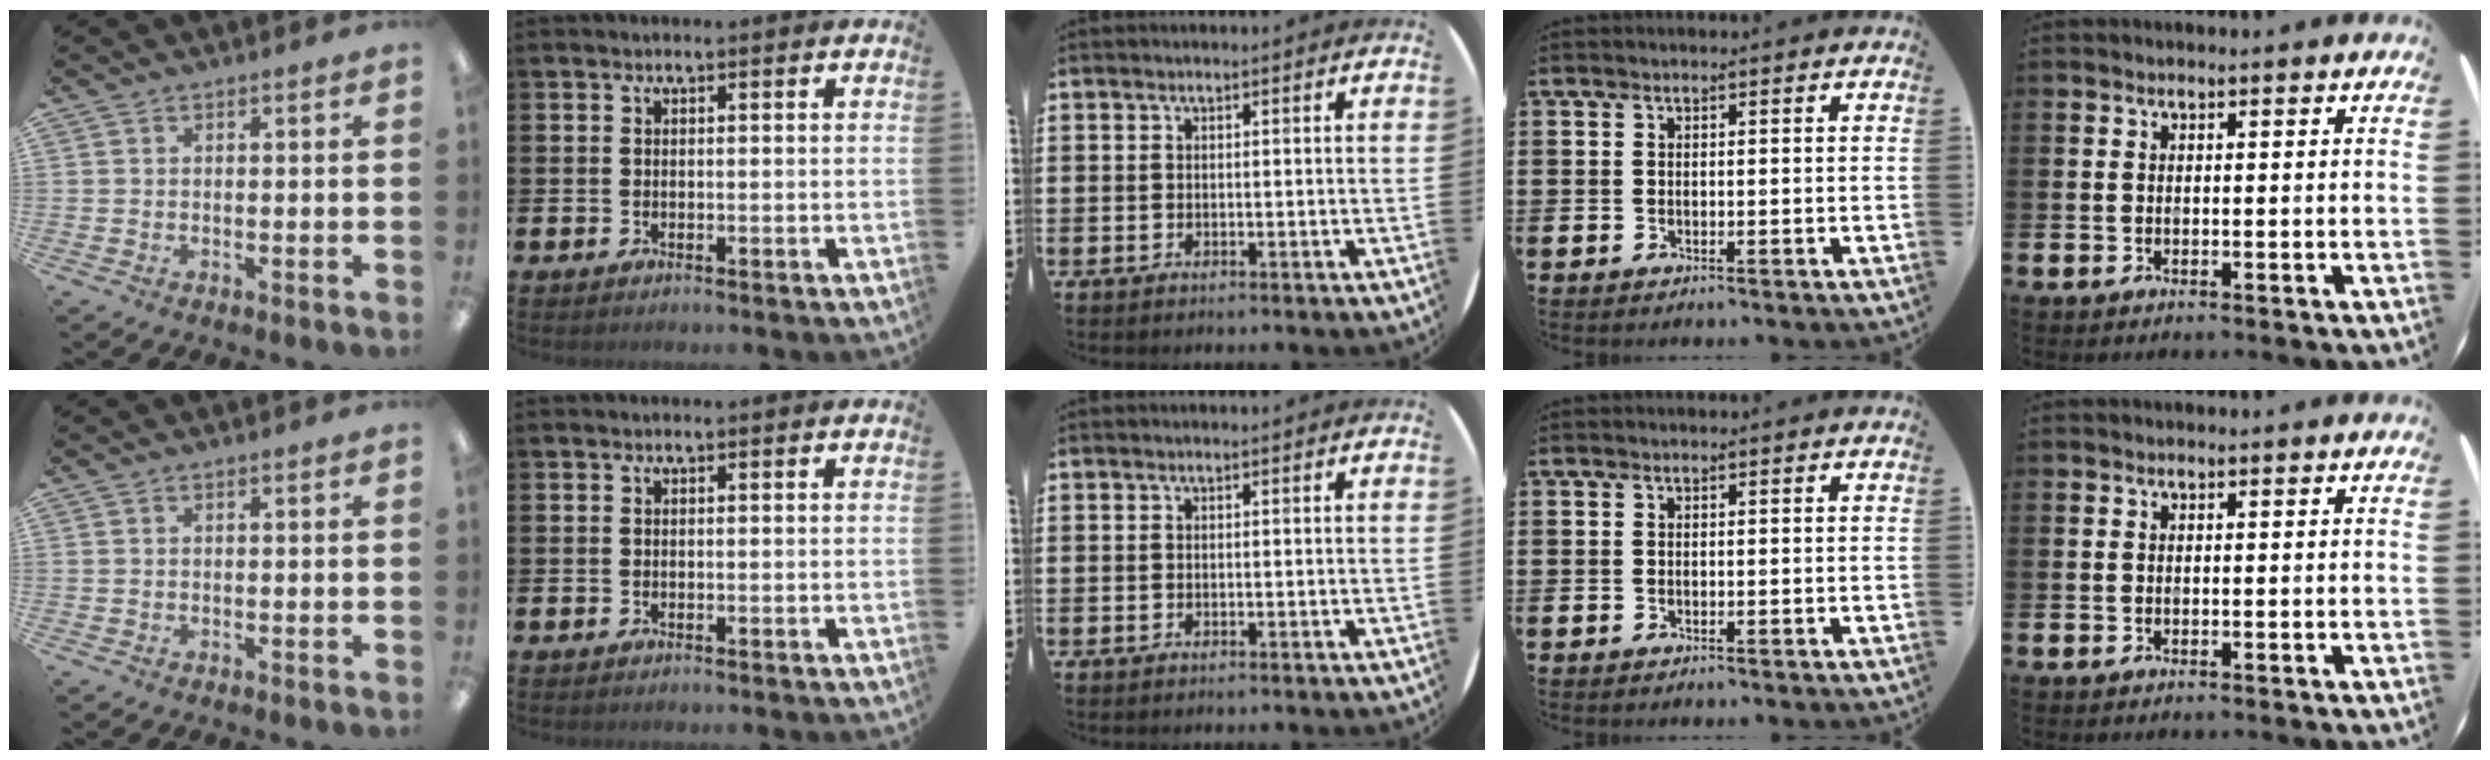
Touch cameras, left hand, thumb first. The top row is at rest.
{}